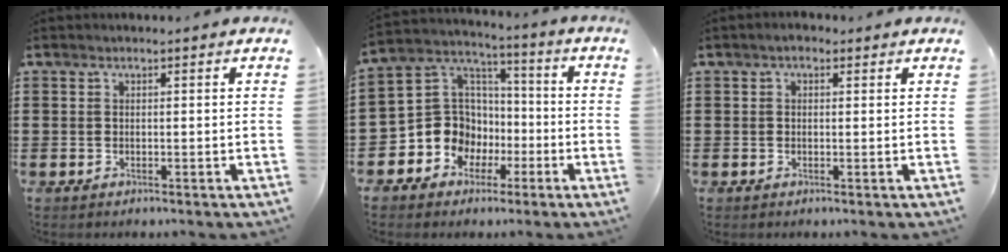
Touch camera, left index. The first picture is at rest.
{"total": 9.8, "force": [-3.1, 9.0, 2.3], "torque": [-0.096, 0.003, -0.055]}
{"total": 1.2, "force": [0.3, 0.9, 0.8], "torque": [-0.017, 0.007, 0.004]}